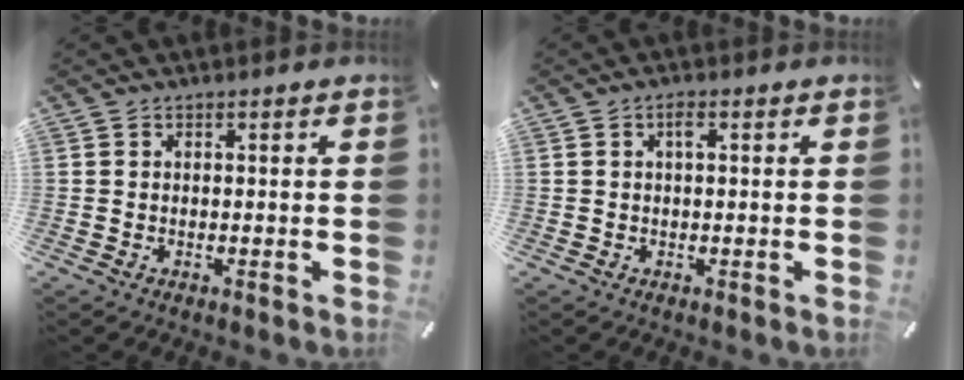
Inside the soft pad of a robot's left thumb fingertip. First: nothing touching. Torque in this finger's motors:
{"motor_torque": [0.14, 0.46, 0.06, 0.05, -0.02]}